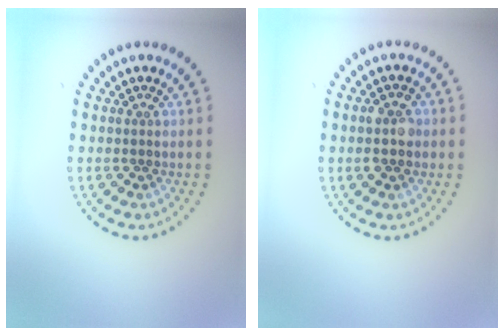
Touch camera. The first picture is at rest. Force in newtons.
{"total": 2.6, "press": 2.6, "slide": 0.2}